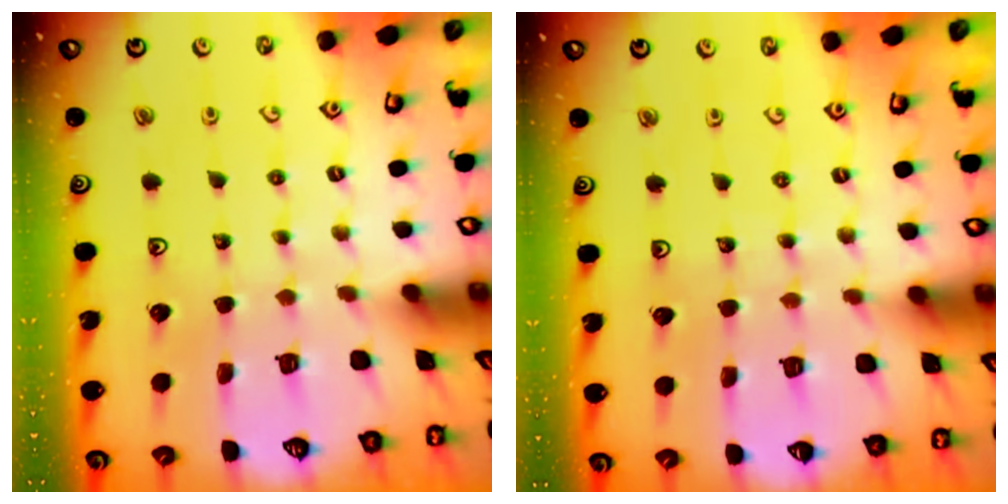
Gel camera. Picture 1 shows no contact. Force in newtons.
{"total": 3.5, "press": 3.4, "slide": 0.8}